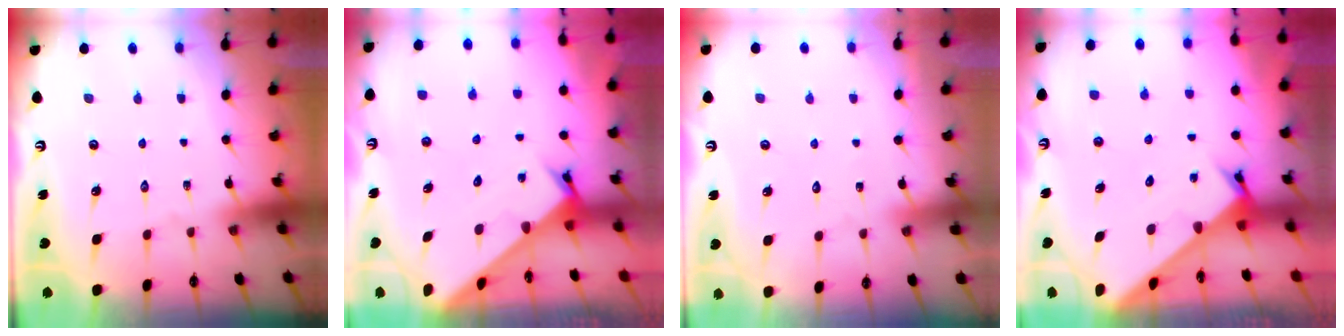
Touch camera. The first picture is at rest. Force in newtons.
{"total": 2.4, "press": 2.4, "slide": 0.1}
{"total": 3.4, "press": 3.3, "slide": 0.4}
{"total": 2.4, "press": 2.4, "slide": 0.1}